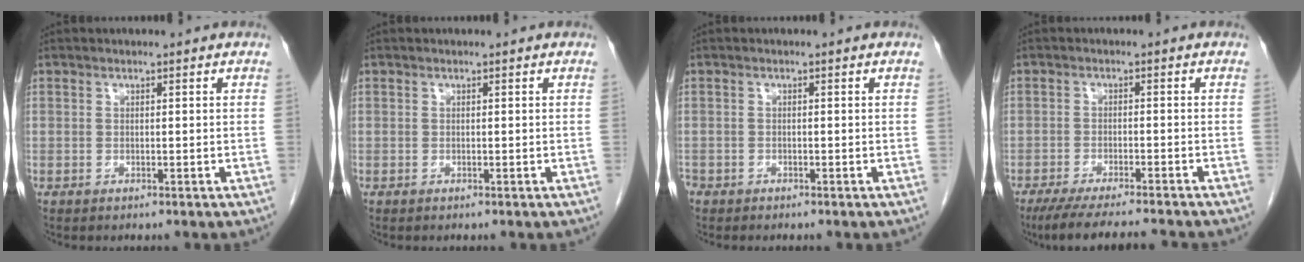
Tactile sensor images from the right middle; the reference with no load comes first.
{"total": 0.0}
{"total": 1.5, "force": [-1.2, 0.9, 0.3], "torque": [-0.014, -0.001, -0.022]}
{"total": 11.5, "force": [-10.2, 0.4, 5.3], "torque": [-0.072, -0.021, -0.151]}